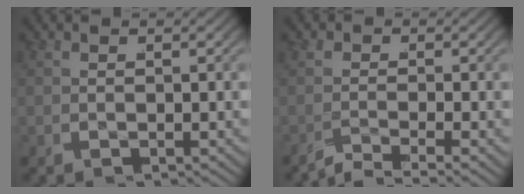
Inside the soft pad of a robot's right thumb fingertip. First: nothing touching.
{"total": 3.0, "force": [-3.0, 0.1, 0.0], "torque": [0.006, -0.011, -0.059]}